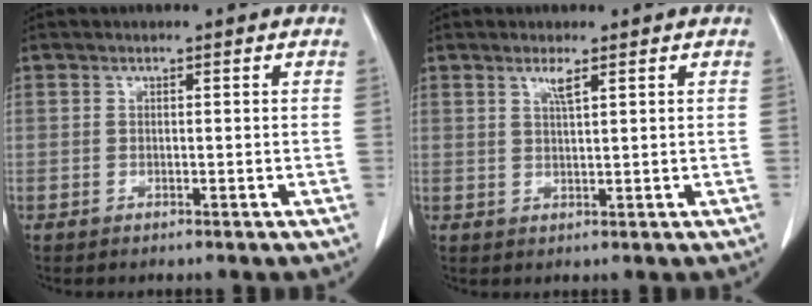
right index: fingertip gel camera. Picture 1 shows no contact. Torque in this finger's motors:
{"motor_torque": [0.02, 0.00, 0.01, 0.04]}